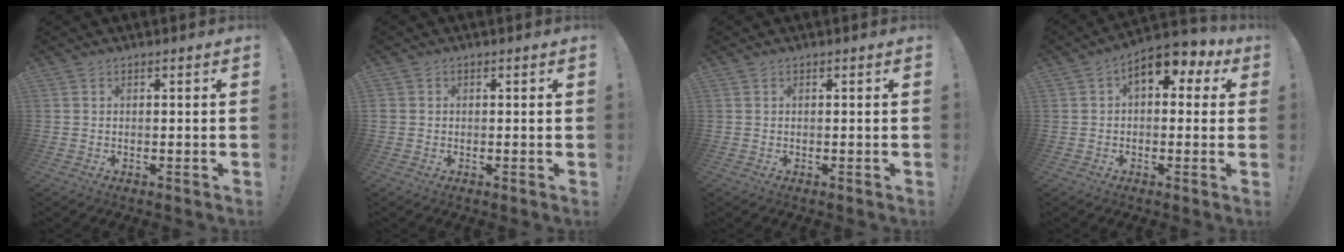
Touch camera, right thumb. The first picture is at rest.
{"total": 0.9, "force": [-0.1, 0.8, 0.4], "torque": [-0.008, 0.003, -0.001]}
{"total": 0.0}
{"total": 9.4, "force": [4.3, 5.2, 6.6], "torque": [-0.084, -0.020, 0.077]}